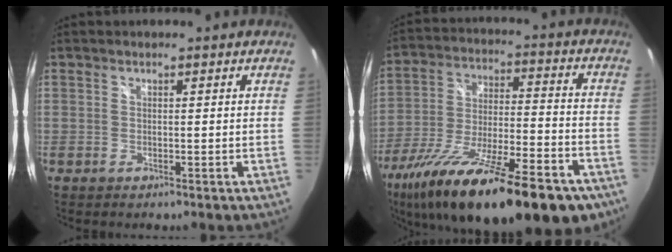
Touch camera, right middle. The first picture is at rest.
{"total": 31.0, "force": [-21.1, 9.0, 20.9], "torque": [-0.364, -0.067, -0.313]}